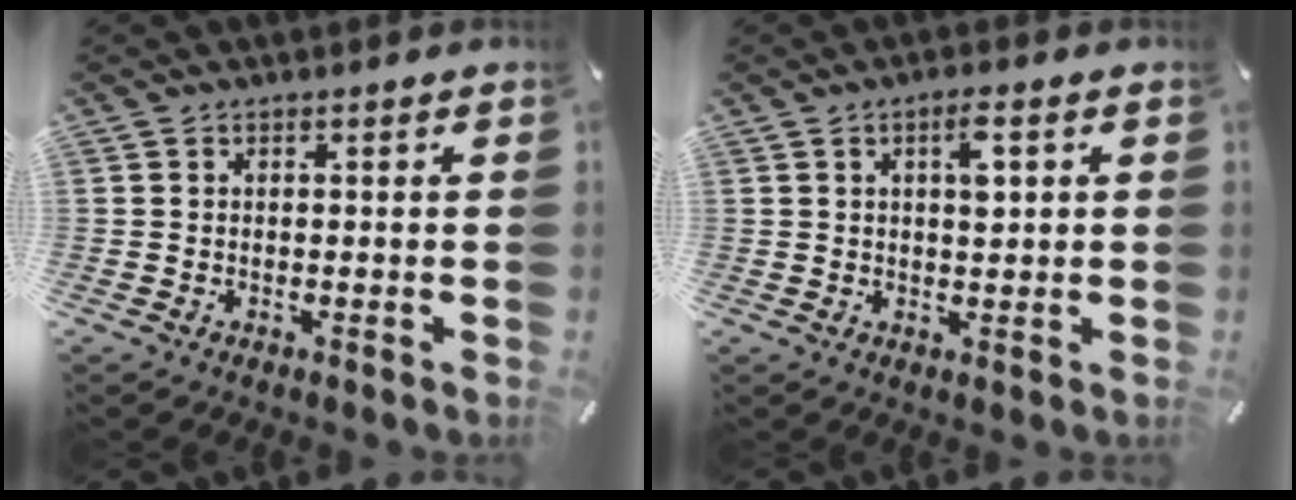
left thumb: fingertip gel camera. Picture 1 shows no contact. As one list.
[{"total": 5.2, "force": [1.5, 1.9, 4.6], "torque": [-0.071, -0.001, 0.019]}]